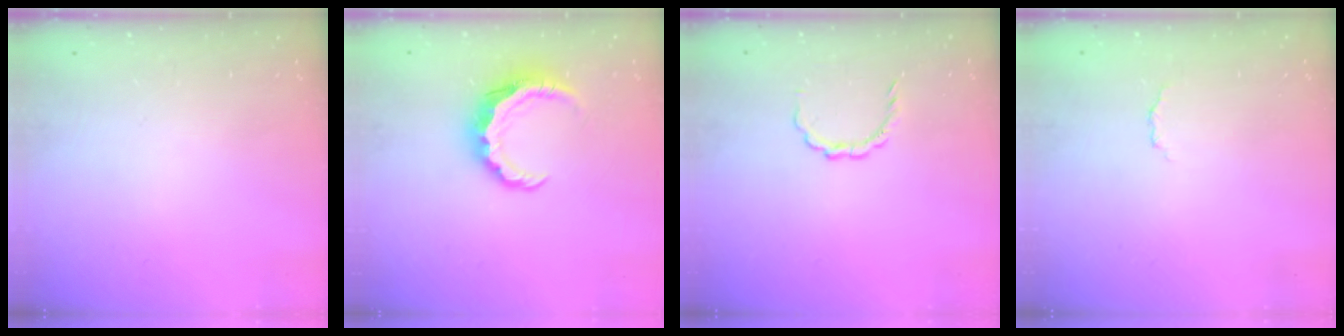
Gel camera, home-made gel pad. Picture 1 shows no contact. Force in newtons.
{"total": 8.4, "press": 8.3, "slide": 1.2}
{"total": 3.6, "press": 3.6, "slide": 0.3}
{"total": 2.9, "press": 2.8, "slide": 0.7}